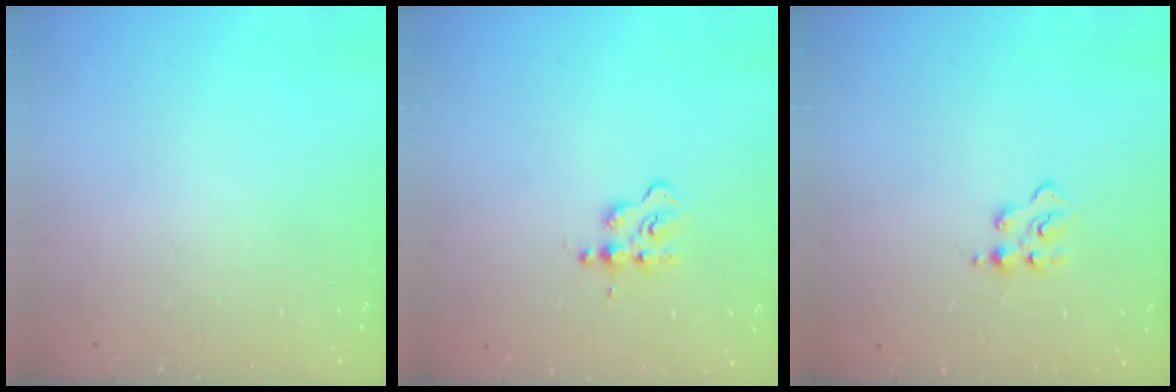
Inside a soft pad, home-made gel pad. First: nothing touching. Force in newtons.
{"total": 2.4, "press": 2.4, "slide": 0.3}
{"total": 2.4, "press": 2.4, "slide": 0.3}